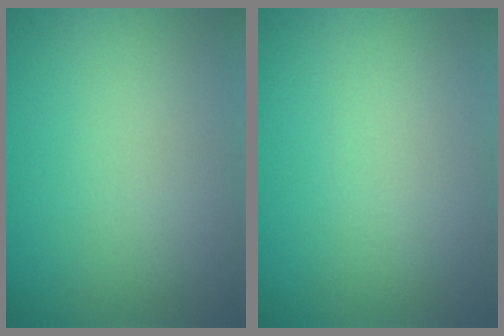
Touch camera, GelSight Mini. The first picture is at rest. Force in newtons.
{"total": 0.0}